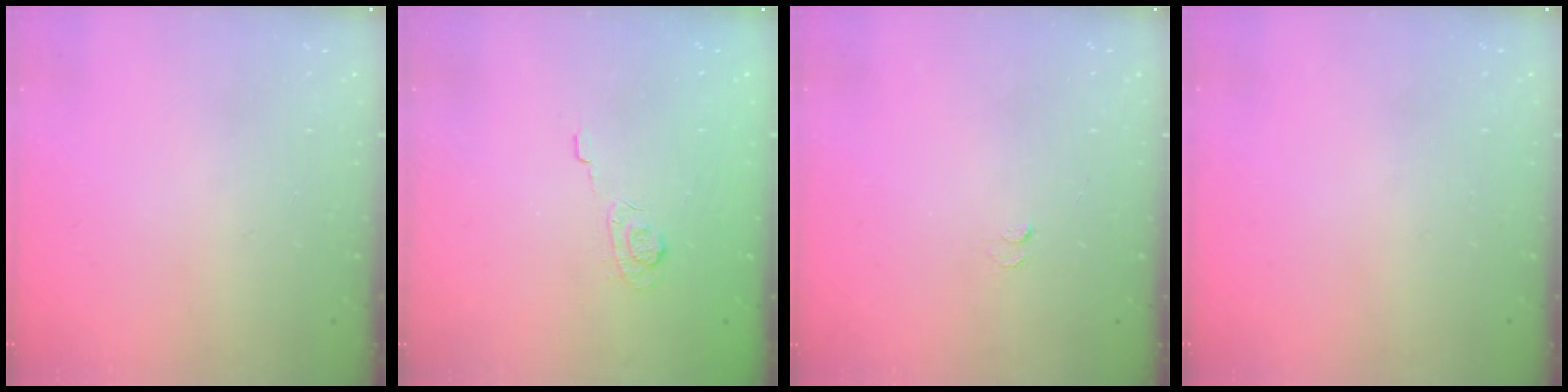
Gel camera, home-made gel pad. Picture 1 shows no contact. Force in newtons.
{"total": 3.2, "press": 2.8, "slide": 1.6}
{"total": 2.9, "press": 2.9, "slide": 0.3}
{"total": 0.0}